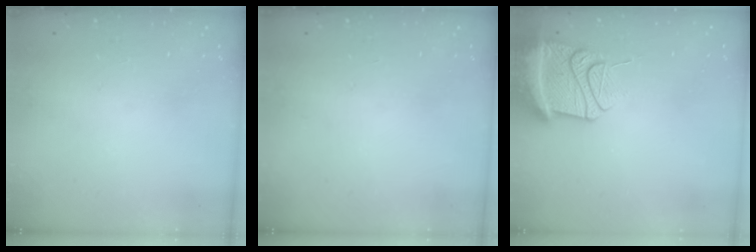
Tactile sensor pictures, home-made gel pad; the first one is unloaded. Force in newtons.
{"total": 0.0}
{"total": 15.3, "press": 15.2, "slide": 1.8}